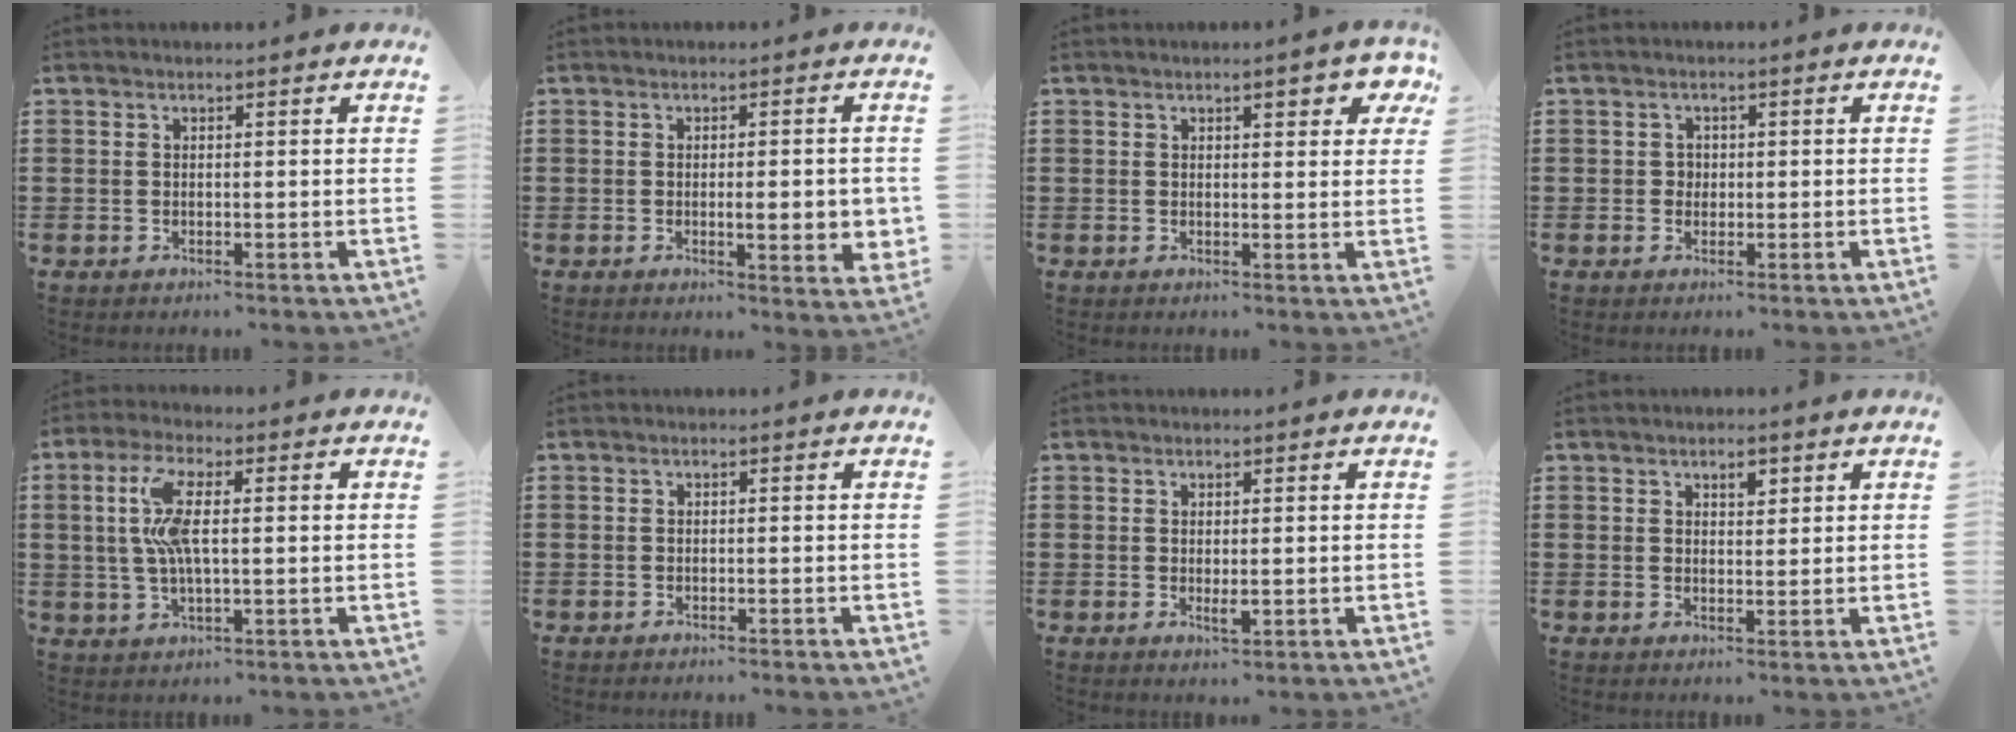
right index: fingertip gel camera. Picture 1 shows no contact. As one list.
[{"total": 5.1, "force": [-0.6, 1.2, 4.9], "torque": [-0.065, -0.007, -0.012]}, {"total": 3.0, "force": [1.7, 1.1, 2.3], "torque": [-0.026, -0.001, 0.023]}, {"total": 1.2, "force": [0.0, 1.2, 0.5], "torque": [-0.012, 0.006, -0.001]}, {"total": 8.7, "force": [1.0, 2.7, 8.2], "torque": [-0.190, -0.002, 0.004]}, {"total": 0.5, "force": [-0.5, -0.1, 0.1], "torque": [-0.004, -0.002, -0.010]}, {"total": 1.7, "force": [0.0, 0.5, 1.7], "torque": [-0.031, -0.002, 0.000]}, {"total": 2.0, "force": [1.3, 1.0, 1.2], "torque": [-0.019, 0.000, 0.022]}]